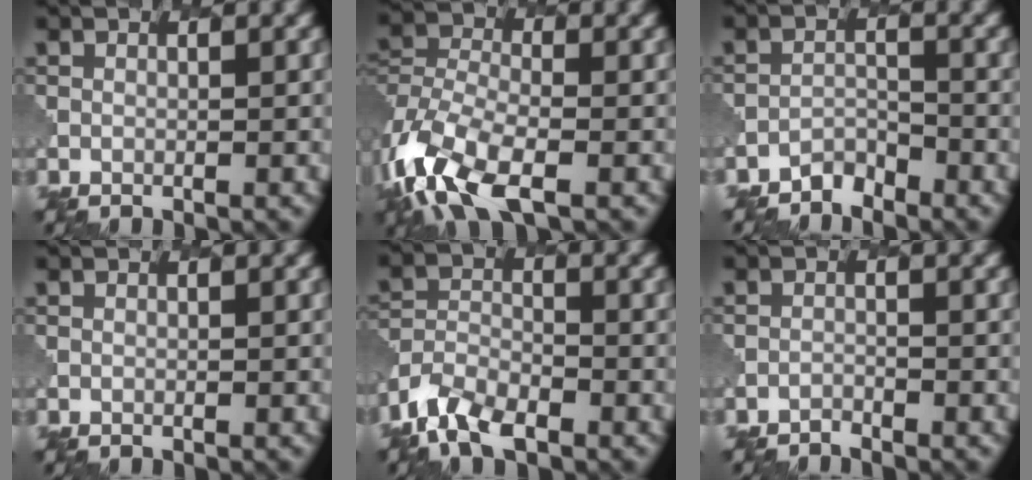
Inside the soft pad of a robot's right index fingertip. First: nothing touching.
{"total": 9.1, "force": [-5.1, 4.4, 6.1], "torque": [-0.136, -0.017, -0.102]}
{"total": 1.7, "force": [-1.6, 0.6, 0.0], "torque": [0.003, 0.005, -0.031]}
{"total": 0.0}
{"total": 5.6, "force": [-4.2, 2.6, 2.7], "torque": [-0.054, -0.009, -0.086]}
{"total": 0.7, "force": [-0.6, 0.1, -0.4], "torque": [0.009, 0.000, -0.012]}